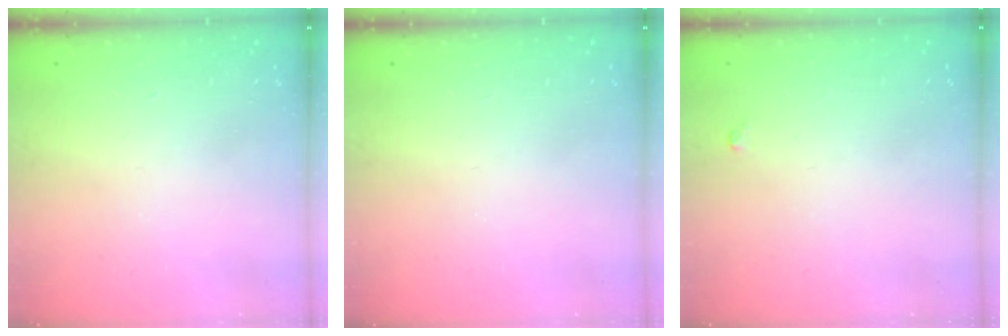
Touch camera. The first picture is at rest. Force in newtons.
{"total": 0.0}
{"total": 3.0, "press": 3.0, "slide": 0.5}